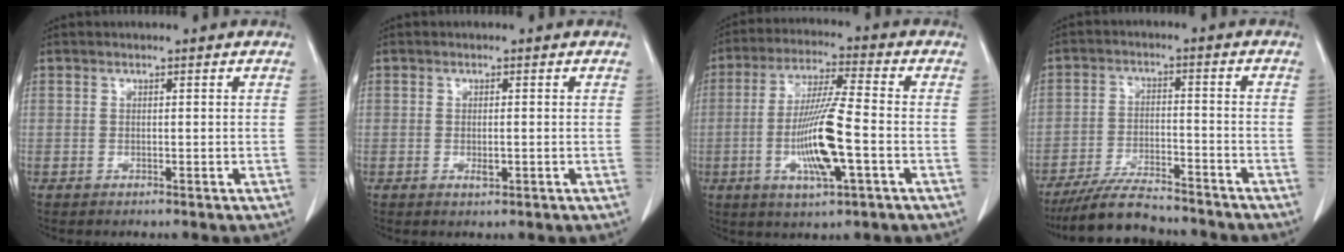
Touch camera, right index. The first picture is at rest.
{"total": 1.4, "force": [-0.3, 0.4, 1.3], "torque": [-0.023, -0.002, 0.000]}
{"total": 12.2, "force": [-2.9, 0.8, 11.8], "torque": [-0.230, -0.008, -0.053]}
{"total": 10.7, "force": [-9.6, 2.0, 4.1], "torque": [-0.069, -0.011, -0.161]}